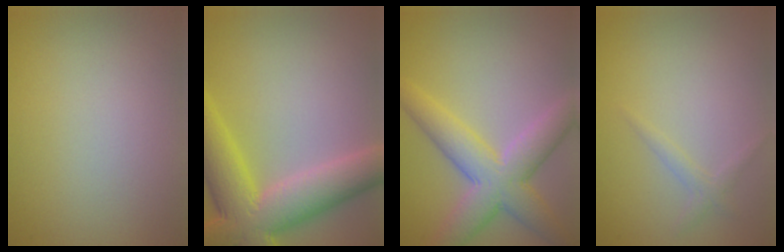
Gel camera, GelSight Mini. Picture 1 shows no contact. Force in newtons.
{"total": 9.5, "press": 9.5, "slide": 0.4}
{"total": 6.6, "press": 6.5, "slide": 0.4}
{"total": 1.1, "press": 1.1, "slide": 0.1}